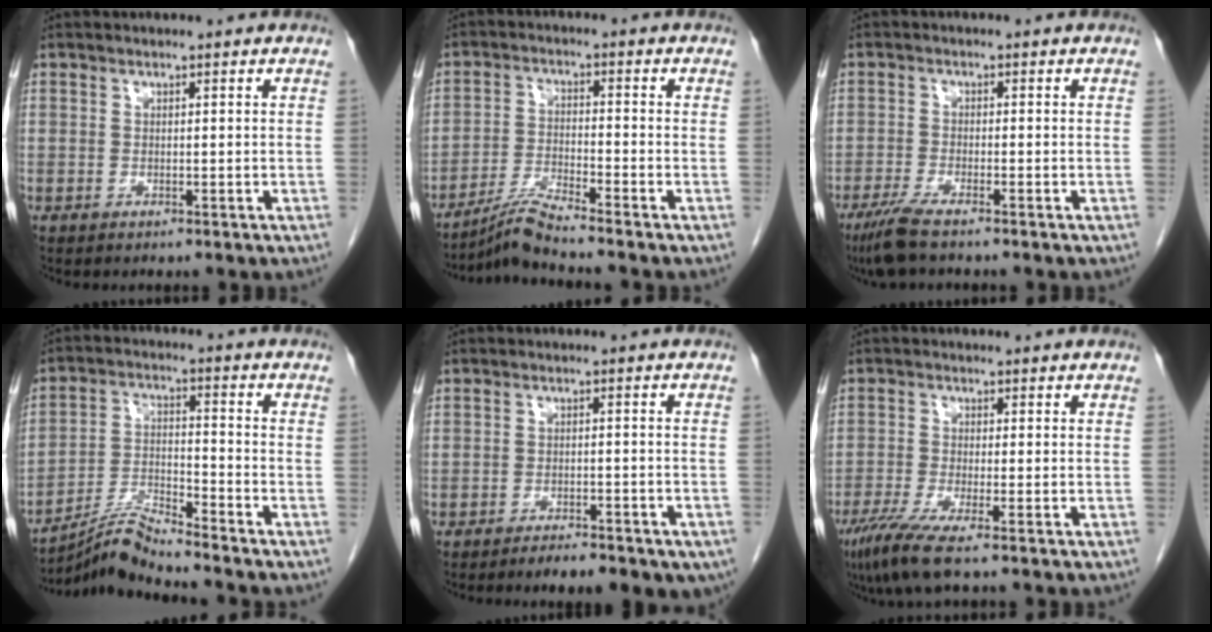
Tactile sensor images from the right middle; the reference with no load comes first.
{"total": 5.5, "force": [-4.9, -1.7, 1.7], "torque": [-0.037, -0.023, -0.096]}
{"total": 4.6, "force": [-3.5, 0.2, 3.0], "torque": [-0.065, -0.013, -0.067]}
{"total": 7.0, "force": [-6.6, -1.5, 1.9], "torque": [-0.046, -0.006, -0.123]}
{"total": 8.4, "force": [-6.0, 2.6, 5.3], "torque": [-0.058, 0.001, -0.079]}
{"total": 6.1, "force": [-4.1, 0.0, 4.5], "torque": [-0.086, -0.018, -0.078]}